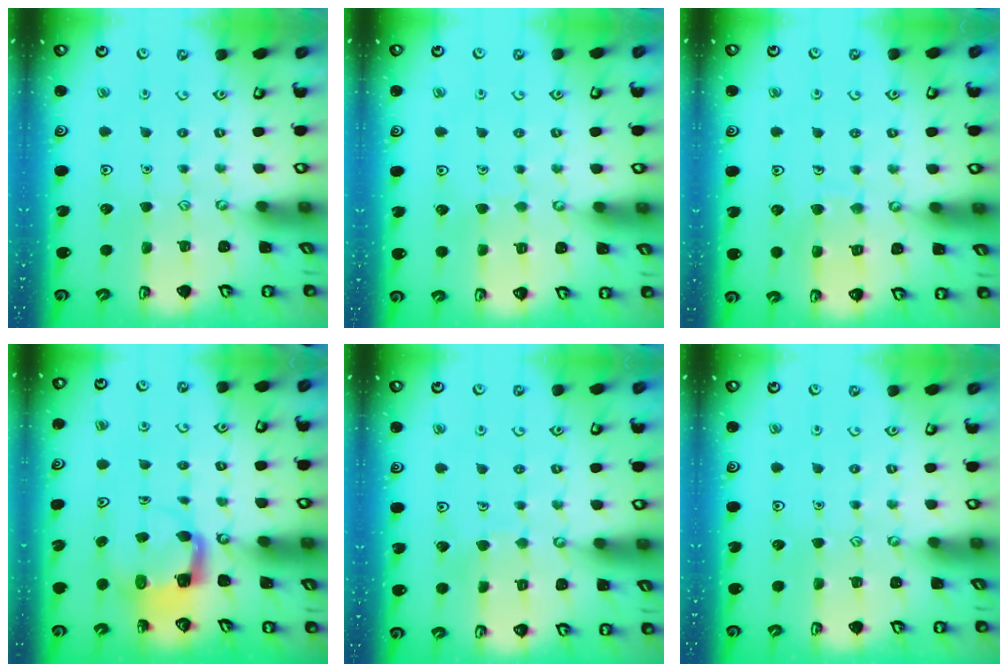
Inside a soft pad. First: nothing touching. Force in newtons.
{"total": 2.4, "press": 2.4, "slide": 0.2}
{"total": 7.8, "press": 7.7, "slide": 0.5}
{"total": 3.9, "press": 3.9, "slide": 0.2}
{"total": 2.2, "press": 2.2, "slide": 0.1}
{"total": 0.0}